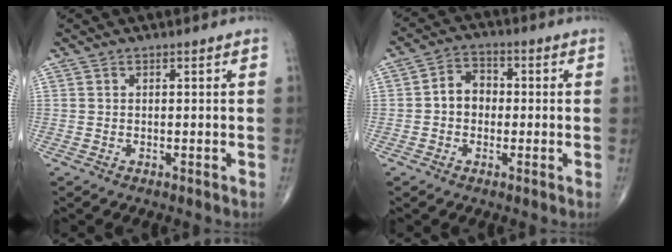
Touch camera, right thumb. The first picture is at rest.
{"total": 5.7, "force": [-0.4, 4.6, 3.3], "torque": [-0.033, 0.021, -0.019]}